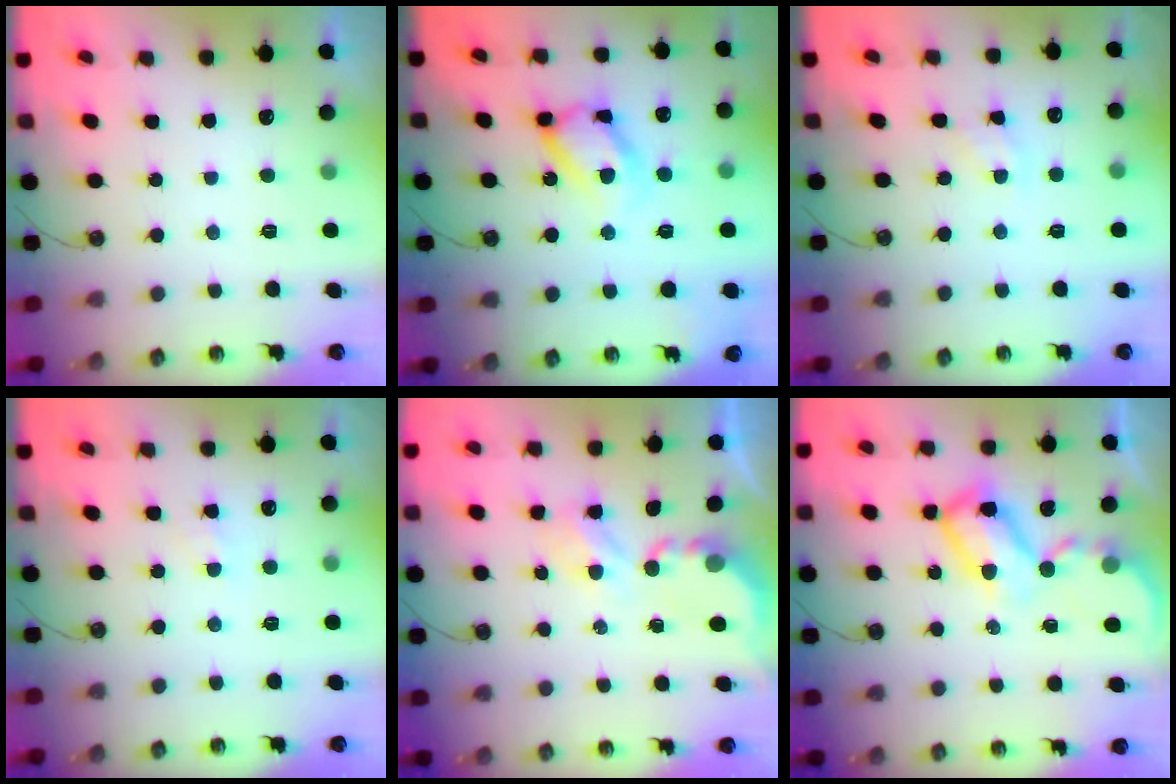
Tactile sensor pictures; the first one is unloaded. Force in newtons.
{"total": 15.5, "press": 15.4, "slide": 1.7}
{"total": 3.2, "press": 3.1, "slide": 0.5}
{"total": 5.3, "press": 5.2, "slide": 0.7}
{"total": 4.5, "press": 4.5, "slide": 0.4}
{"total": 12.4, "press": 12.4, "slide": 1.1}